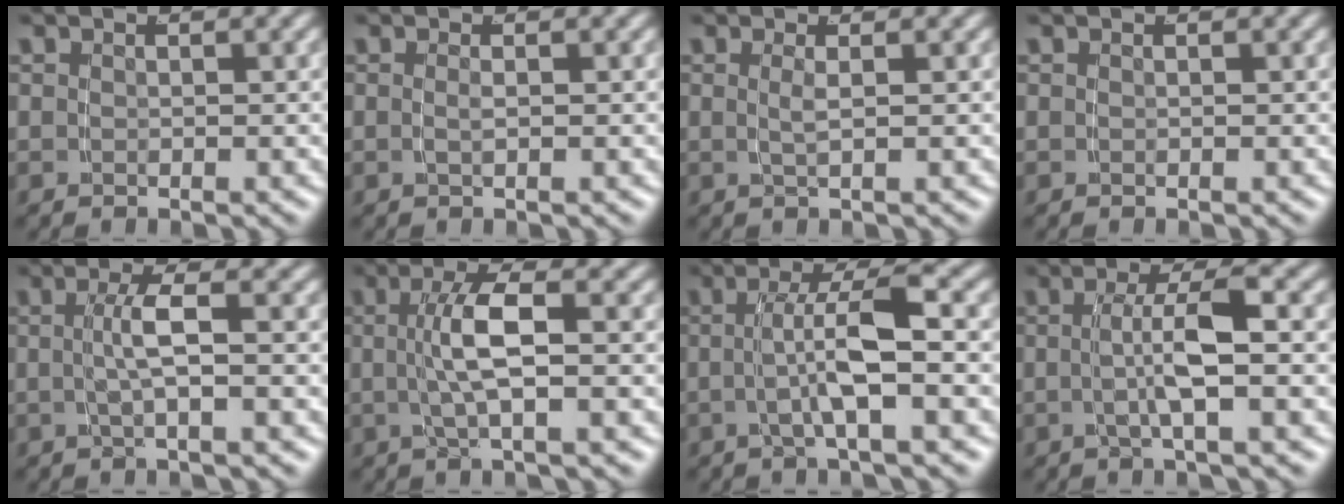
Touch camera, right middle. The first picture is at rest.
{"total": 0.8, "force": [-0.3, -0.5, 0.6], "torque": [-0.018, -0.008, -0.001]}
{"total": 1.3, "force": [0.1, -0.7, 1.1], "torque": [-0.024, -0.006, 0.008]}
{"total": 0.0}
{"total": 2.6, "force": [-0.3, -0.4, 2.6], "torque": [-0.046, 0.005, -0.003]}
{"total": 4.1, "force": [0.1, 0.2, 4.1], "torque": [-0.079, 0.007, 0.003]}
{"total": 3.9, "force": [-0.5, 0.0, 3.9], "torque": [-0.073, 0.007, -0.008]}
{"total": 3.6, "force": [-0.7, 0.0, 3.5], "torque": [-0.063, 0.006, -0.012]}